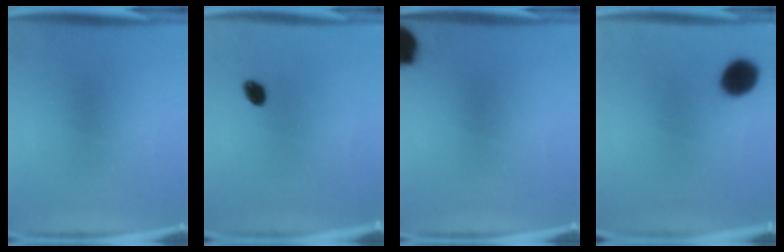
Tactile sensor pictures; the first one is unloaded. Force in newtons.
{"total": 2.4}
{"total": 11.1}
{"total": 8.1}